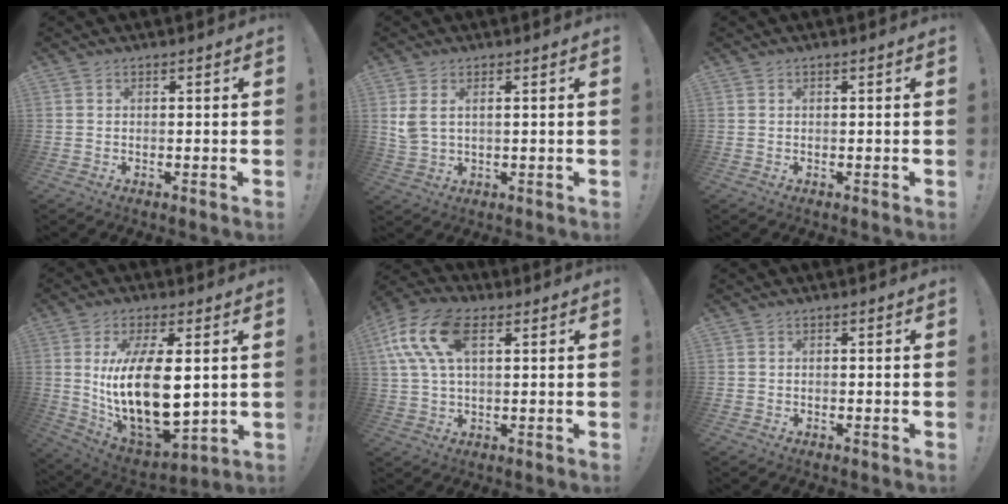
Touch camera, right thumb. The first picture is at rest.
{"total": 4.4, "force": [1.7, 1.7, 3.7], "torque": [-0.075, -0.006, 0.030]}
{"total": 0.0}
{"total": 20.1, "force": [2.7, 9.2, 17.6], "torque": [-0.357, -0.038, 0.051]}
{"total": 15.5, "force": [5.4, 8.5, 11.7], "torque": [-0.222, -0.003, 0.101]}
{"total": 0.7, "force": [-0.4, 0.6, 0.1], "torque": [-0.001, 0.003, -0.007]}